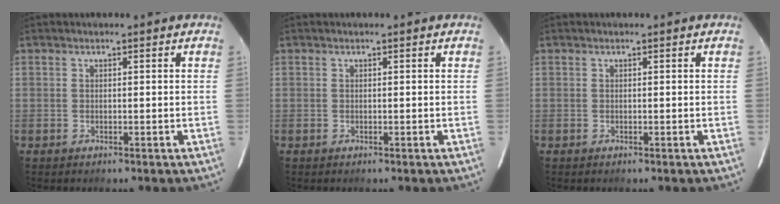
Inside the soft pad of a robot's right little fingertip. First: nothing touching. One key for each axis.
{"total": 0.0}
{"total": 0.0}